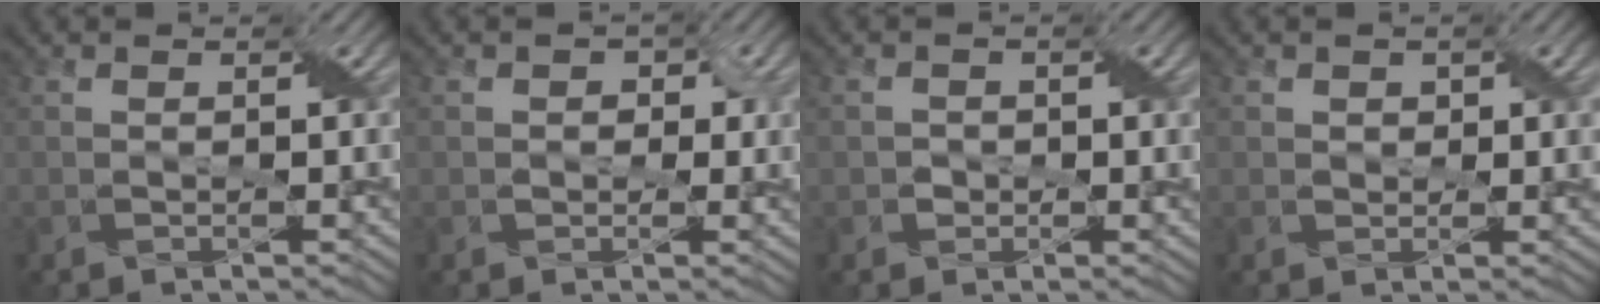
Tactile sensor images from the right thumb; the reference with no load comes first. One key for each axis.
{"total": 2.2, "fx": 0.3, "fy": 1.8, "fz": 1.1, "tx": -0.018, "ty": 0.000, "tz": -0.001}
{"total": 1.4, "fx": -0.2, "fy": 1.3, "fz": 0.5, "tx": -0.011, "ty": -0.002, "tz": -0.005}
{"total": 1.5, "fx": 0.7, "fy": 1.2, "fz": 0.6, "tx": -0.016, "ty": -0.001, "tz": 0.011}